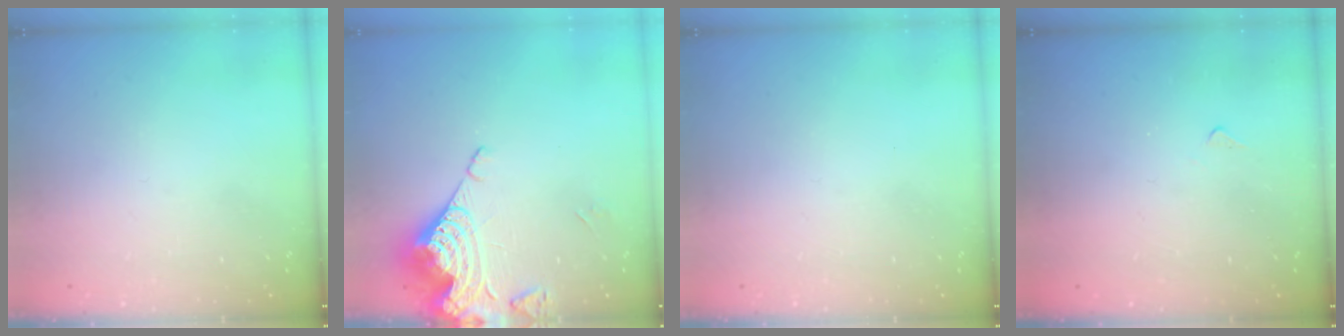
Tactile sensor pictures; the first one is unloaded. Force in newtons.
{"total": 14.8, "press": 14.7, "slide": 1.4}
{"total": 0.0}
{"total": 3.9, "press": 3.9, "slide": 0.5}